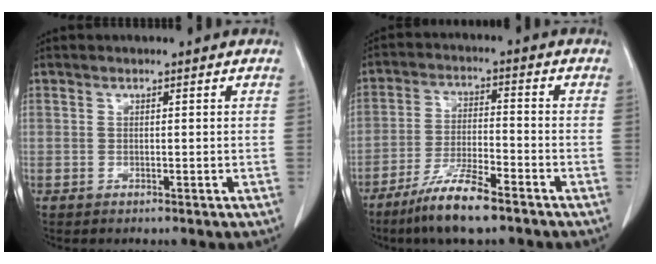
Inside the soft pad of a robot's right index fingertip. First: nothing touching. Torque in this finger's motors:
{"motor_torque": [0.91, -0.88, 0.29, 0.14]}